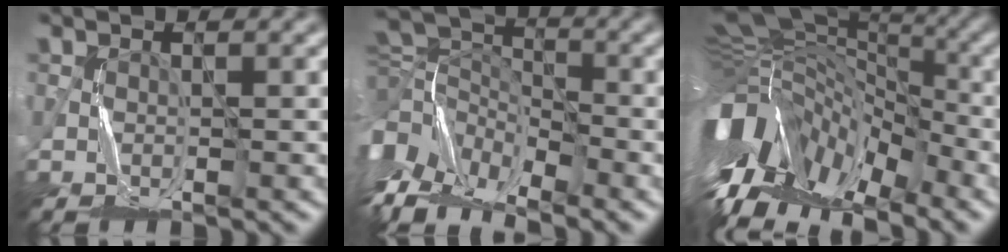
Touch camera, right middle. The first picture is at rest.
{"total": 10.6, "force": [-5.2, 5.4, 7.5], "torque": [-0.147, 0.014, -0.104]}
{"total": 14.8, "force": [-5.5, 8.5, 10.8], "torque": [-0.217, 0.017, -0.084]}